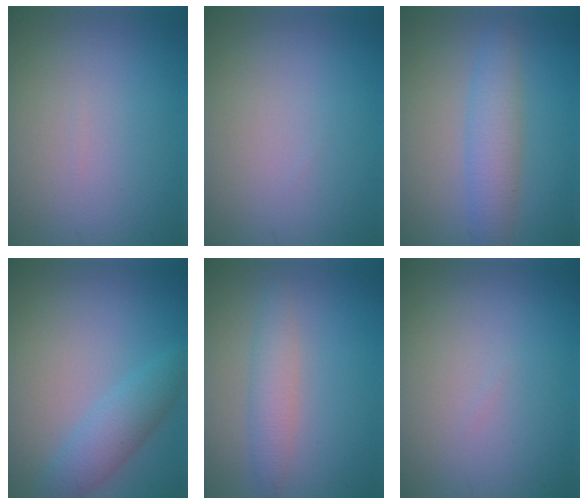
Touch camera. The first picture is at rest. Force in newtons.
{"total": 0.0}
{"total": 3.4, "press": 3.4, "slide": 0.1}
{"total": 3.3, "press": 3.3, "slide": 0.2}
{"total": 2.5, "press": 2.5, "slide": 0.0}
{"total": 0.0}